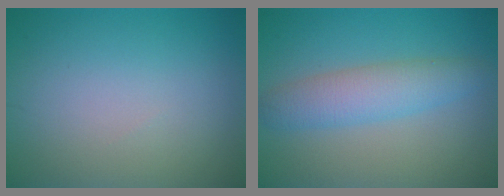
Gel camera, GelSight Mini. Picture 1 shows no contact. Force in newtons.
{"total": 4.0, "press": 4.0, "slide": 0.2}